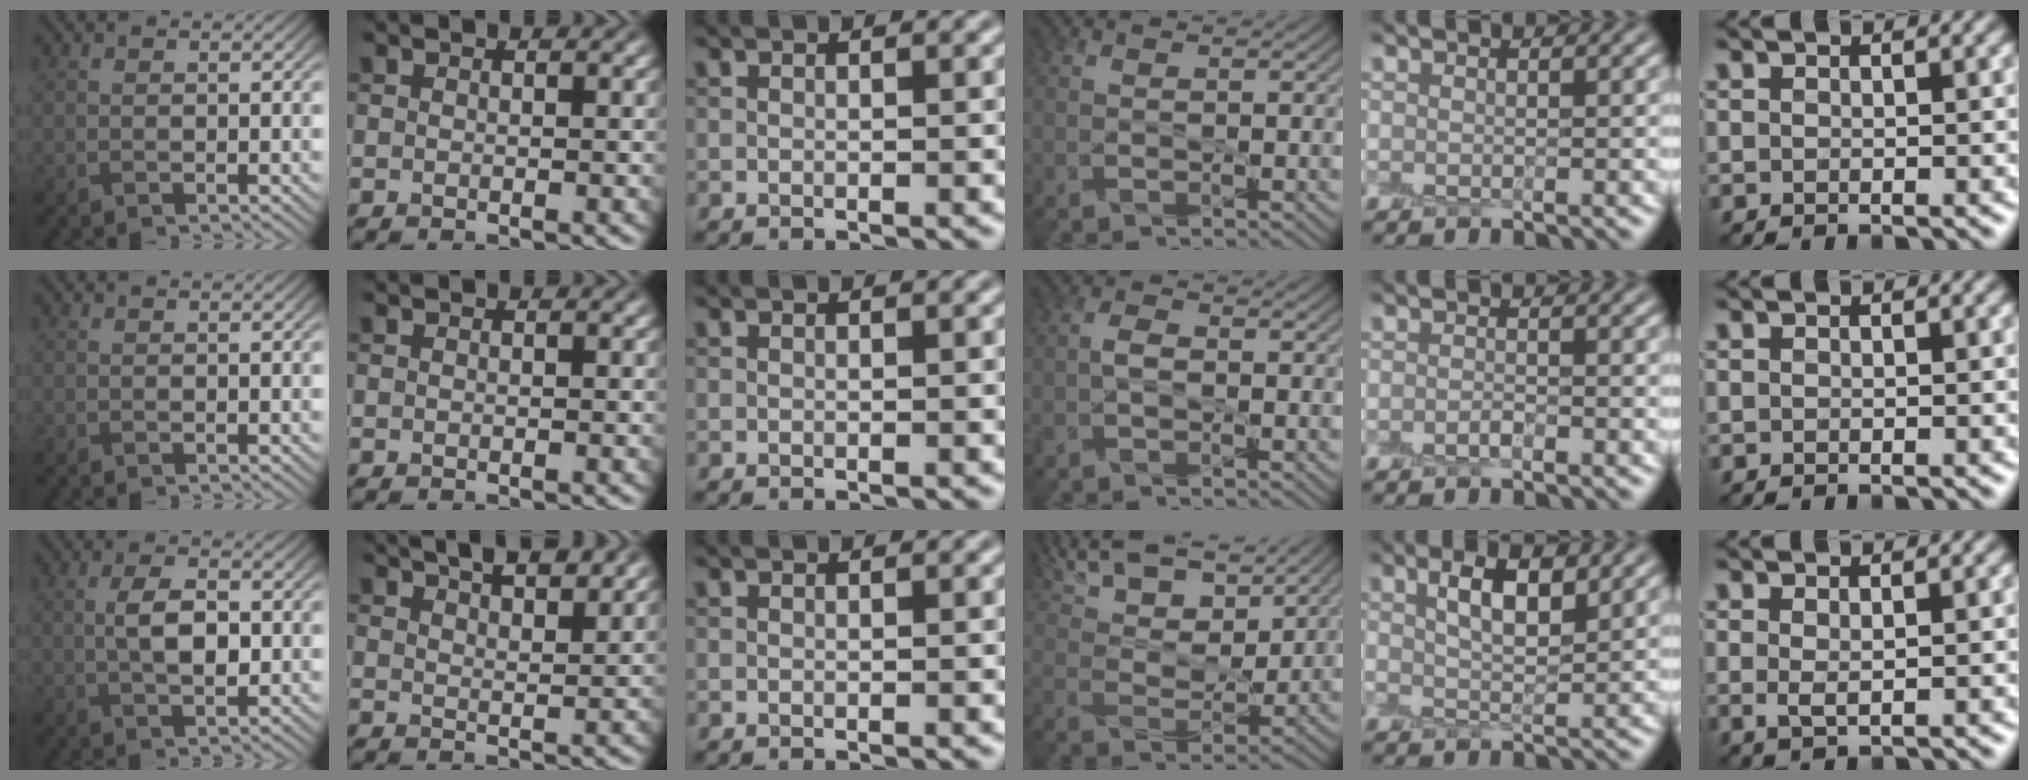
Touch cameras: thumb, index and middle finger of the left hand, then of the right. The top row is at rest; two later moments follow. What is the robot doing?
{"motion": "peel", "object": "shipping label"}